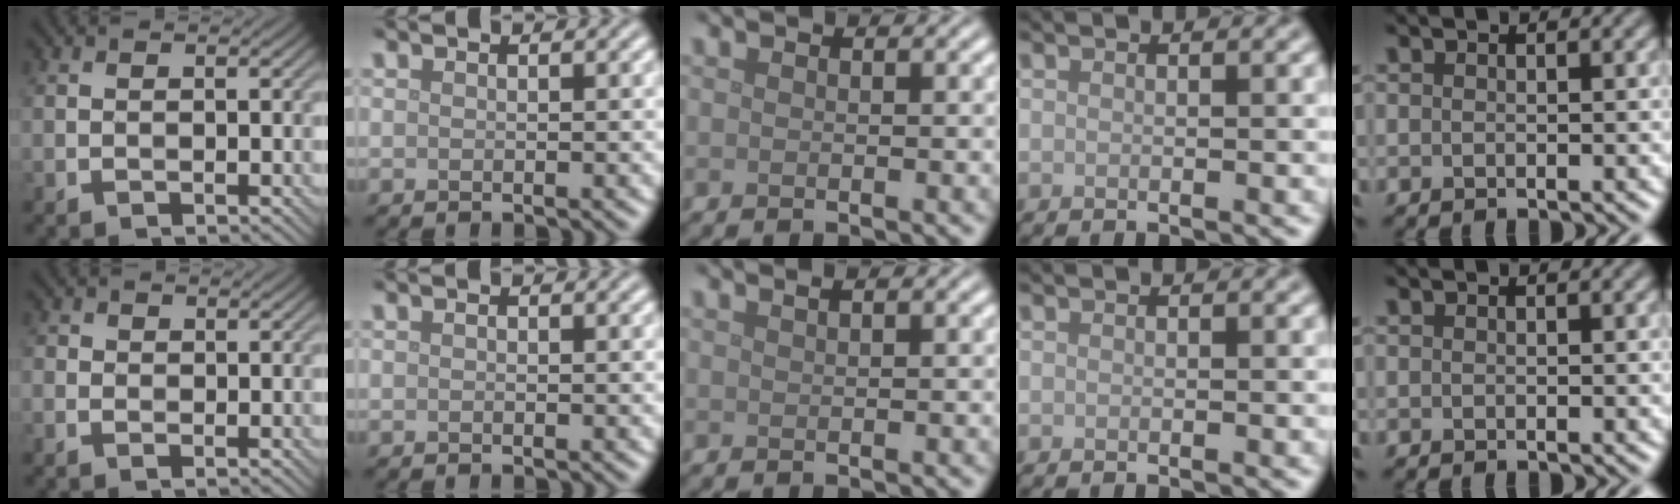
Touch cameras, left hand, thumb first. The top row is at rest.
{"thumb": {"total": 1.3, "force": [0.1, 1.2, 0.6], "torque": [-0.016, 0.000, 0.001]}, "index": {"total": 0.6, "force": [0.1, 0.3, 0.4], "torque": [-0.007, -0.001, 0.000]}, "middle": {"total": 0.7, "force": [0.5, 0.2, 0.4], "torque": [-0.005, 0.002, 0.007]}}